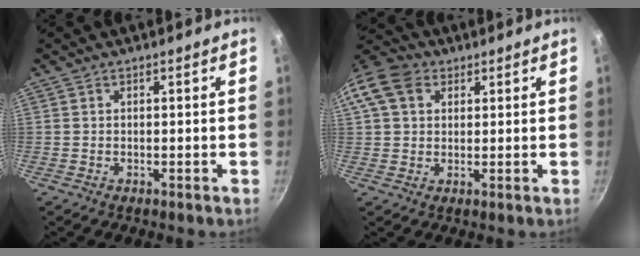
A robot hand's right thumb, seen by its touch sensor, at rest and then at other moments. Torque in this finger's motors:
{"motor_torque": [0.17, 0.17, 0.47, -0.41, 0.25]}